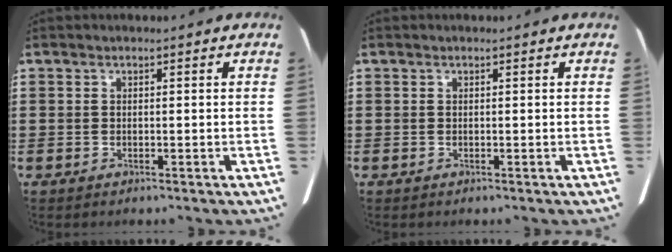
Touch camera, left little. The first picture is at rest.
{"total": 0.0}